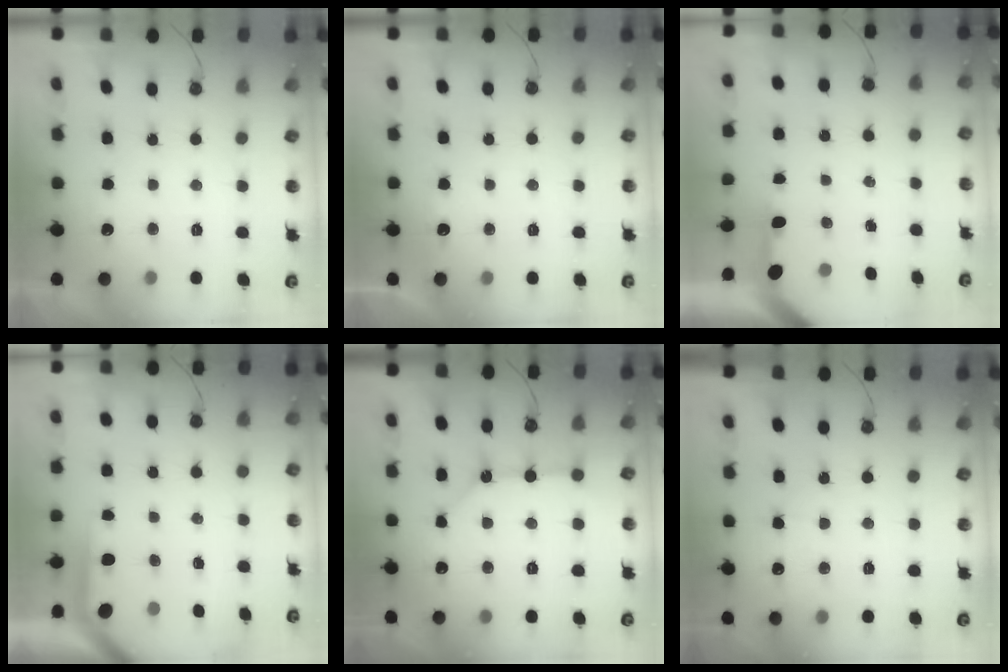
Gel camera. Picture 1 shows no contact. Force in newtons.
{"total": 2.2, "press": 2.2, "slide": 0.3}
{"total": 3.2, "press": 3.2, "slide": 0.2}
{"total": 3.6, "press": 3.5, "slide": 0.3}
{"total": 9.9, "press": 9.9, "slide": 0.8}
{"total": 4.4, "press": 4.4, "slide": 0.7}